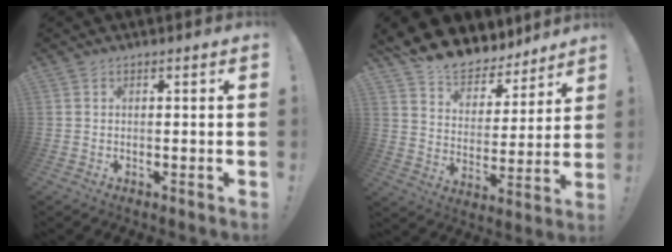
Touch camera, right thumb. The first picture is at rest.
{"total": 11.3, "force": [10.2, 4.4, 1.7], "torque": [-0.043, -0.091, 0.186]}